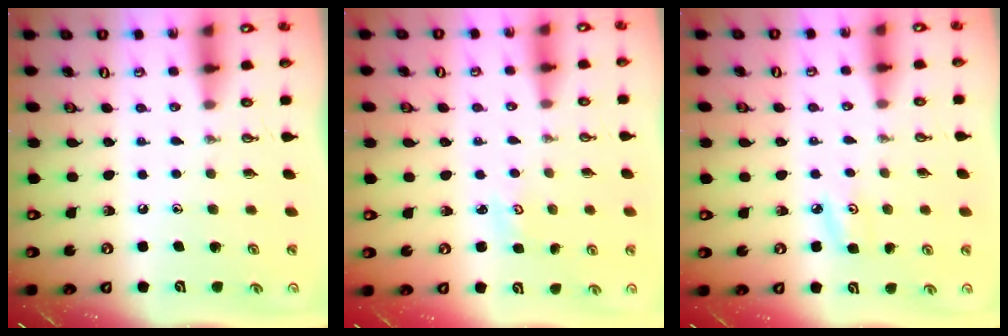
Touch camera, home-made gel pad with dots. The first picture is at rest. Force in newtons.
{"total": 2.0, "press": 2.0, "slide": 0.3}
{"total": 4.4, "press": 4.4, "slide": 0.3}